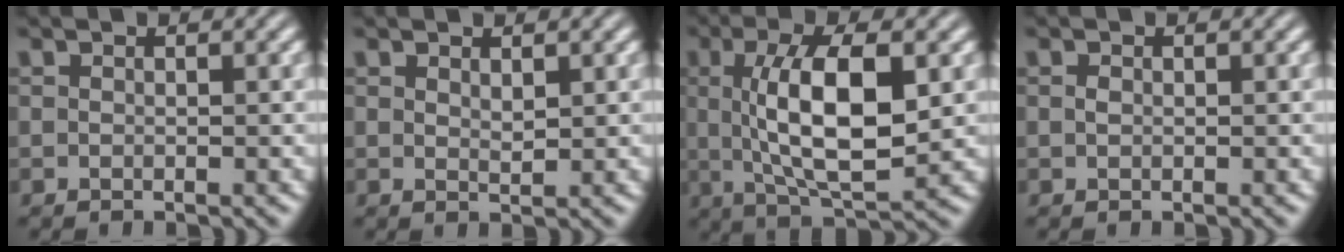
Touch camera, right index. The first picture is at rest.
{"total": 1.1, "force": [0.7, -0.8, 0.4], "torque": [0.001, -0.007, 0.020]}
{"total": 7.7, "force": [0.8, 2.0, 7.4], "torque": [-0.118, -0.009, 0.025]}
{"total": 0.8, "force": [-0.1, -0.8, 0.0], "torque": [0.000, -0.009, 0.006]}